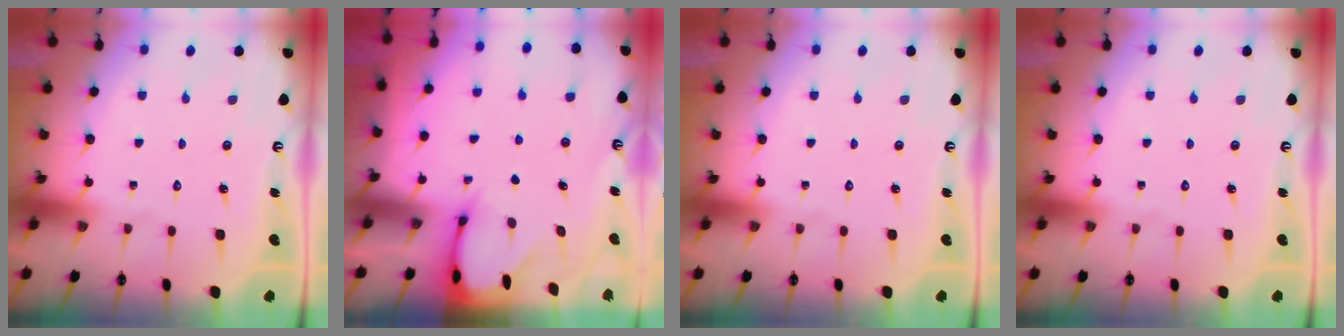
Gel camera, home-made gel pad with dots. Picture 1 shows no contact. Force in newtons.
{"total": 2.7, "press": 2.7, "slide": 0.3}
{"total": 0.0}
{"total": 0.0}